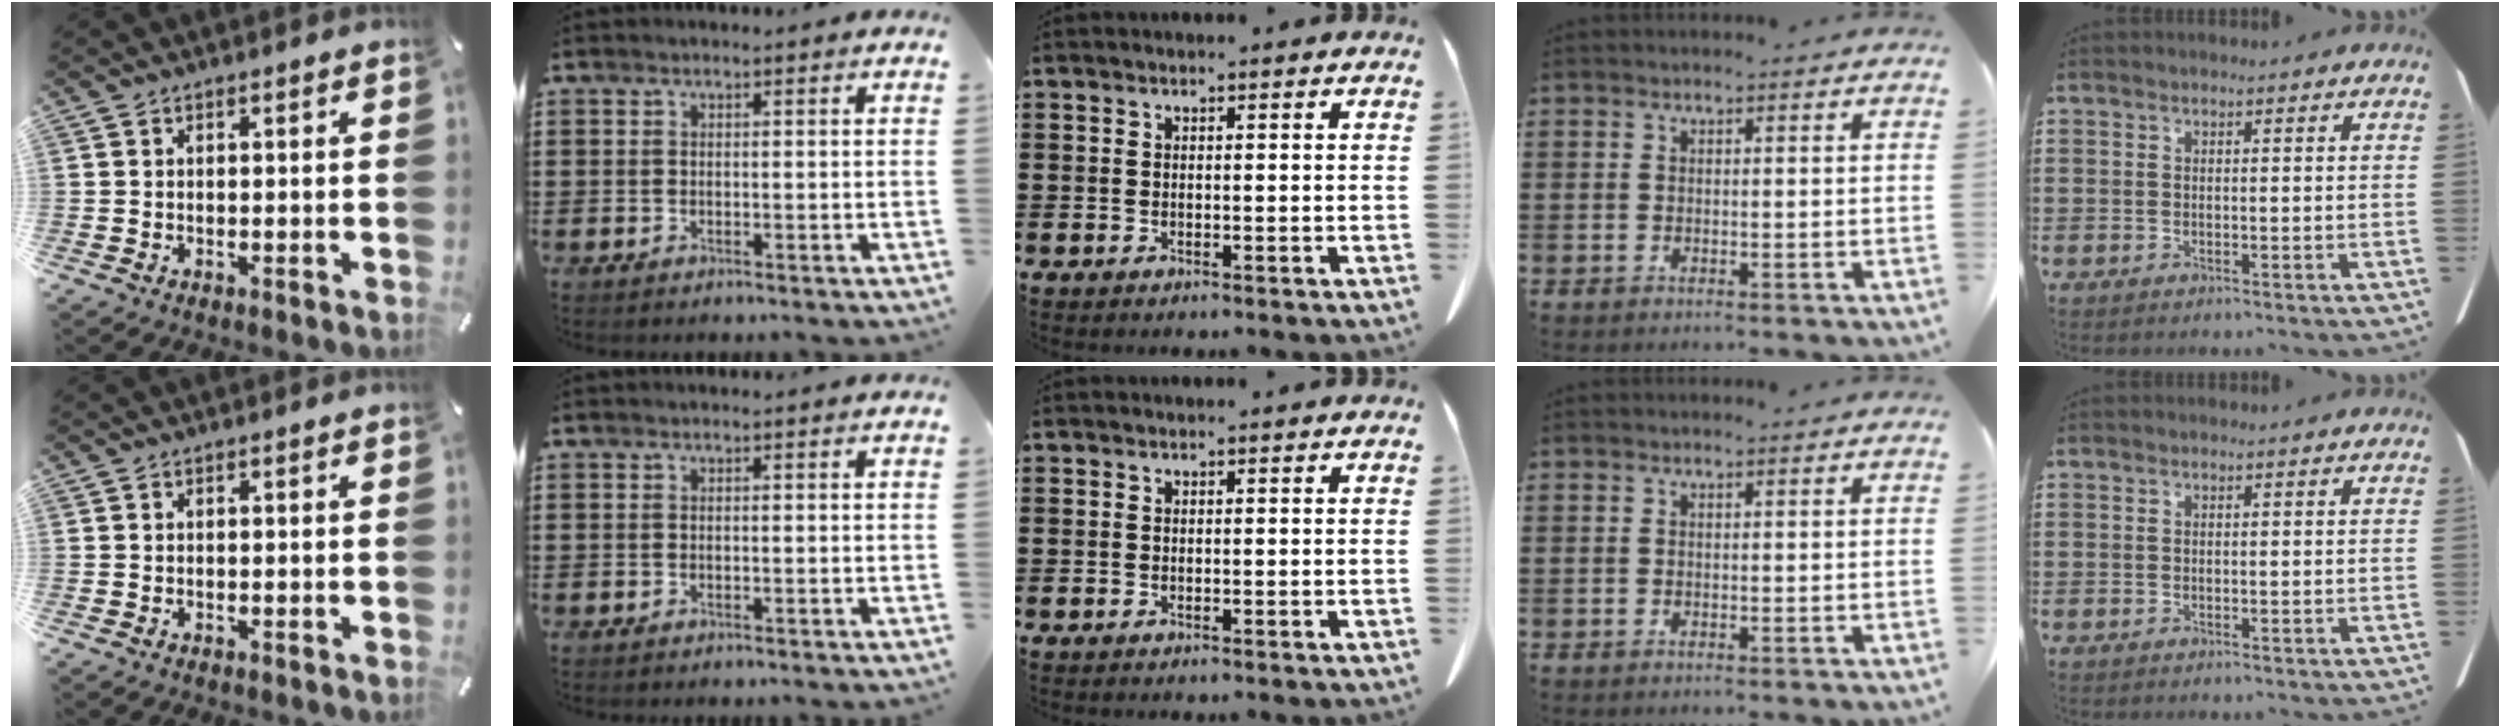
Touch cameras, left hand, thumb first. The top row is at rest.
{}